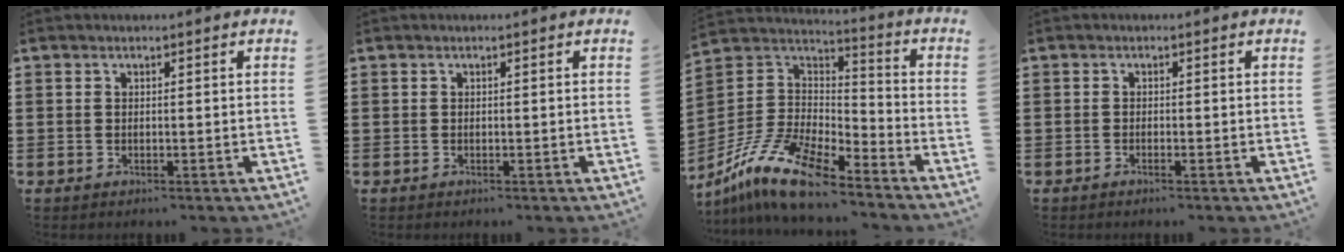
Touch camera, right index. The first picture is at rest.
{"total": 0.0}
{"total": 13.1, "force": [-9.5, 3.5, 8.3], "torque": [-0.183, 0.020, -0.187]}
{"total": 0.7, "force": [-0.5, 0.0, 0.4], "torque": [-0.008, -0.002, -0.010]}